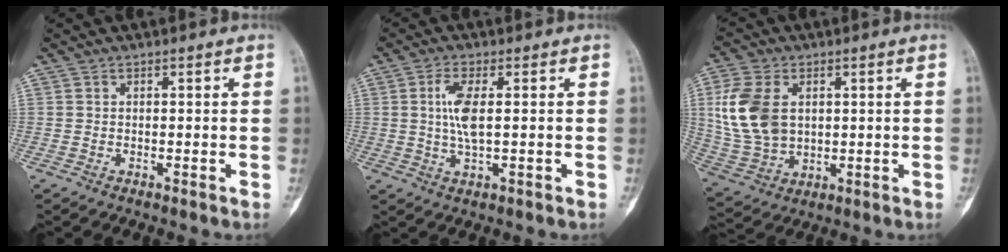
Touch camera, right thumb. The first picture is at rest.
{"total": 5.9, "force": [0.6, 1.7, 5.6], "torque": [-0.129, -0.004, 0.013]}
{"total": 13.8, "force": [2.7, 9.4, 9.7], "torque": [-0.198, -0.005, 0.061]}